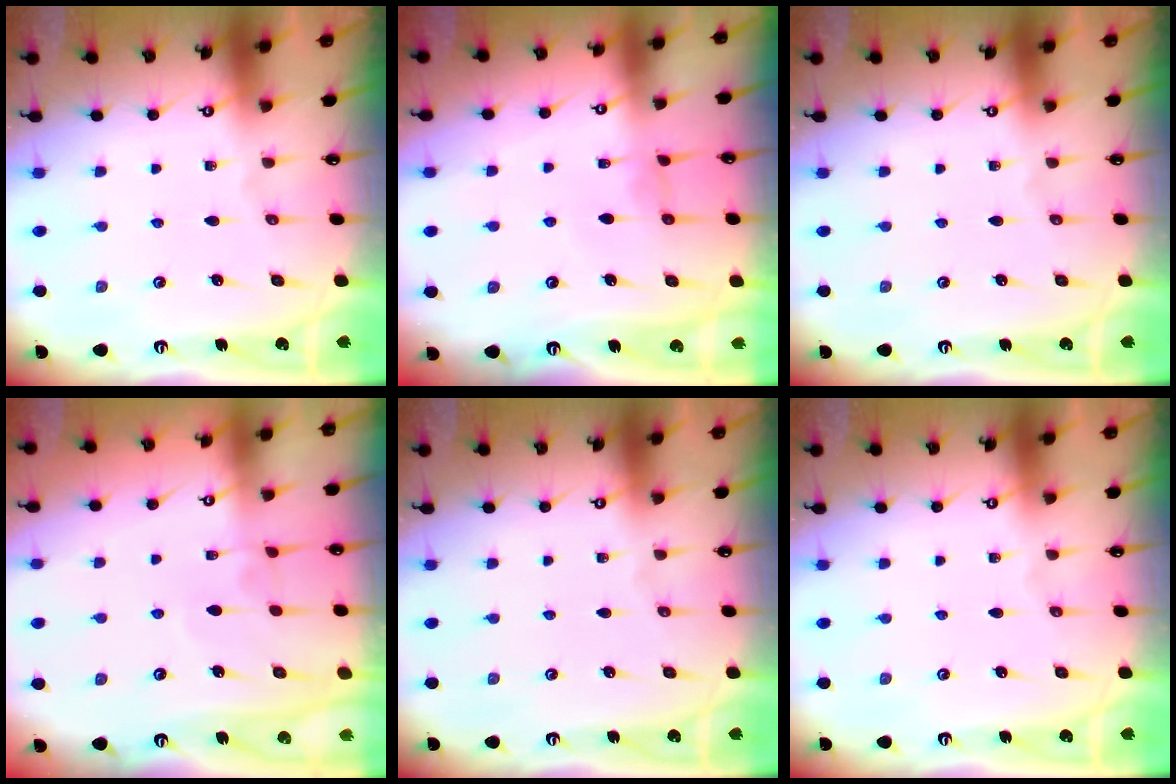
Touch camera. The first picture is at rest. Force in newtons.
{"total": 0.6, "press": 0.4, "slide": 0.5}
{"total": 0.0}
{"total": 3.5, "press": 3.4, "slide": 0.5}
{"total": 0.0}
{"total": 0.0}